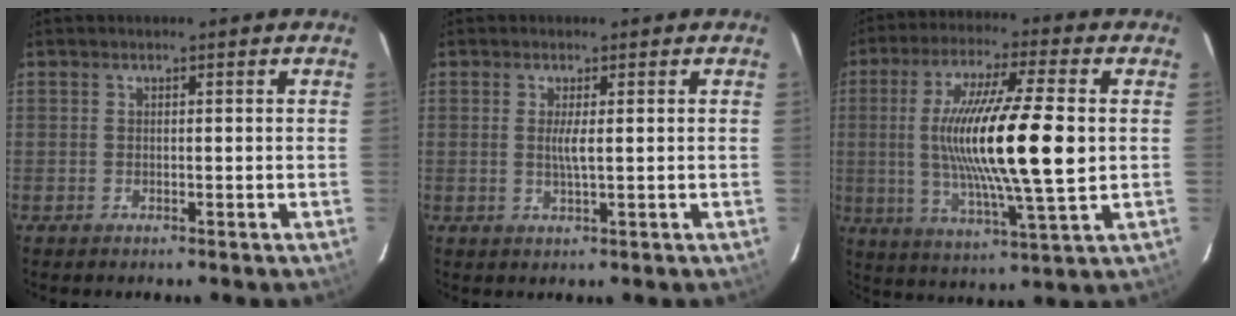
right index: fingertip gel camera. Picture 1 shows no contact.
{"total": 2.2, "force": [0.3, -0.1, 2.2], "torque": [-0.041, -0.004, 0.003]}
{"total": 19.1, "force": [0.8, 2.2, 19.0], "torque": [-0.344, -0.009, 0.015]}